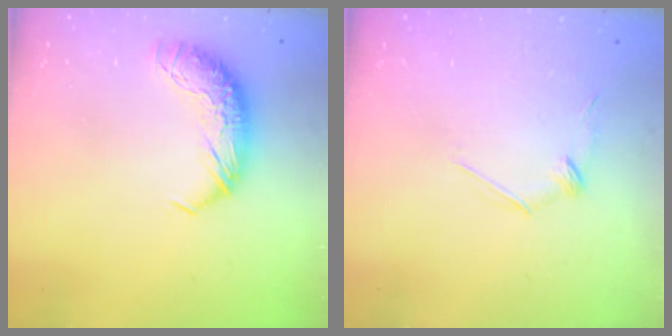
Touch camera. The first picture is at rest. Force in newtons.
{"total": 5.8, "press": 5.6, "slide": 1.3}